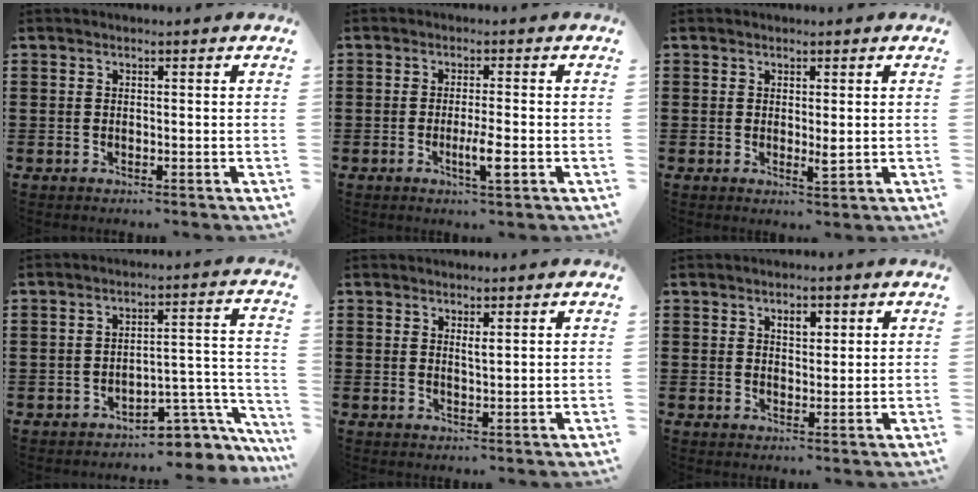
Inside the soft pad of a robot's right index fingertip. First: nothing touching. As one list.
[{"total": 4.1, "force": [-1.4, 0.4, 3.8], "torque": [-0.076, -0.010, -0.028]}, {"total": 1.8, "force": [0.1, 0.6, 1.7], "torque": [-0.030, -0.001, 0.003]}, {"total": 4.9, "force": [-4.1, 1.5, 2.2], "torque": [-0.038, 0.005, -0.080]}, {"total": 1.3, "force": [0.9, 0.3, 0.9], "torque": [-0.019, 0.002, 0.015]}, {"total": 2.5, "force": [1.2, 1.4, 1.6], "torque": [-0.020, 0.000, 0.018]}]